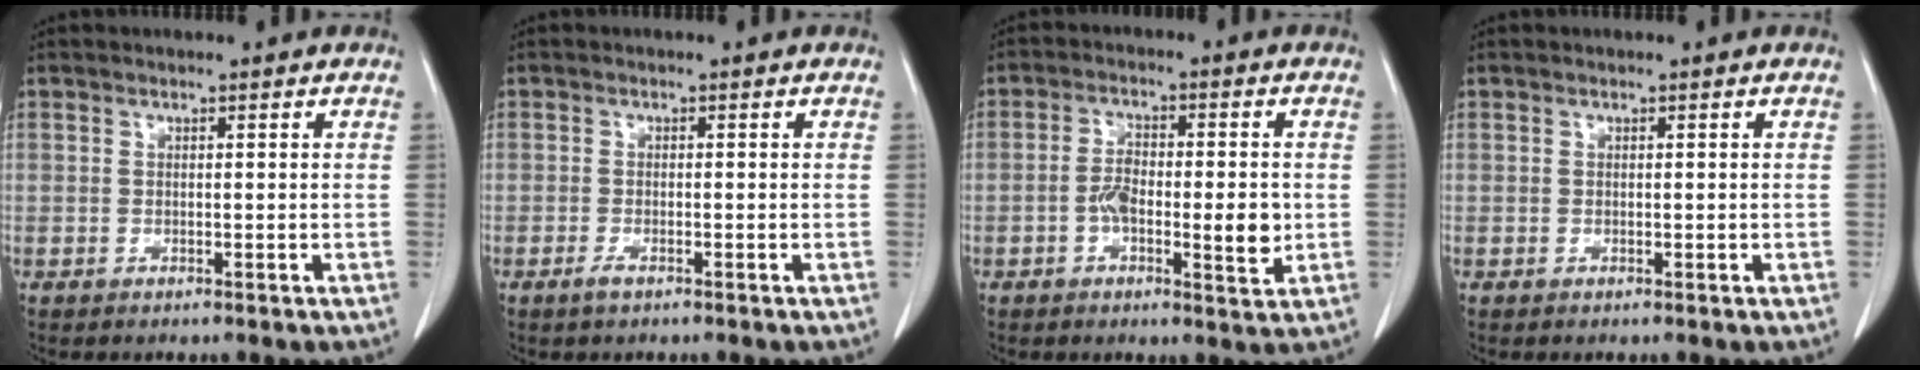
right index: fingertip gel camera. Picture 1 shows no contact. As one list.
[{"total": 1.2, "force": [-0.8, 0.2, 0.9], "torque": [-0.018, -0.002, -0.012]}, {"total": 8.0, "force": [-1.3, 2.6, 7.4], "torque": [-0.120, 0.000, -0.022]}, {"total": 0.0}]